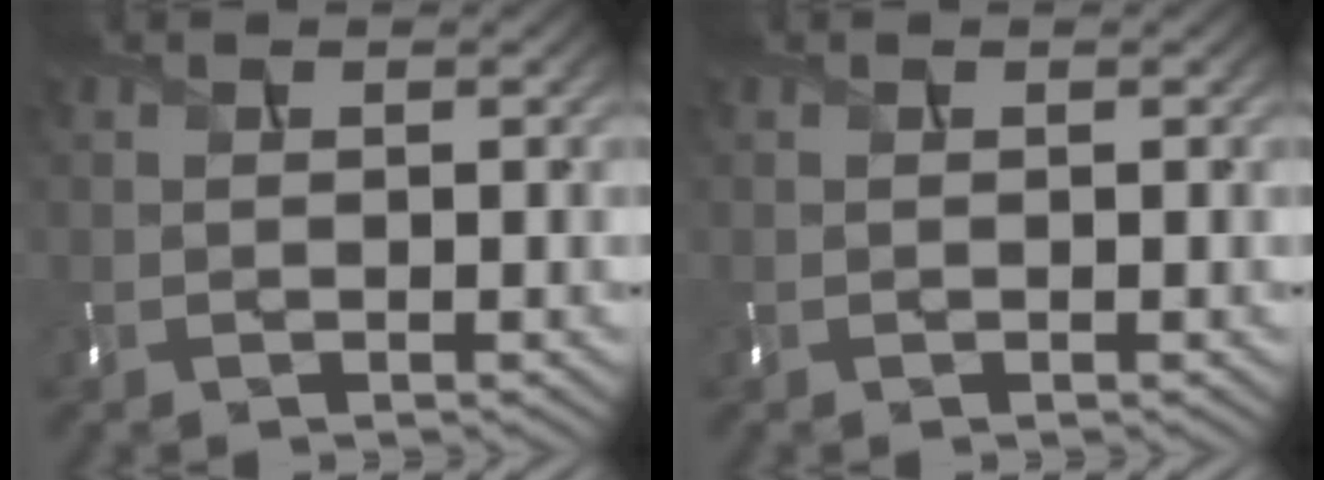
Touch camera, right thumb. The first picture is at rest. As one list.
[{"total": 0.0}]